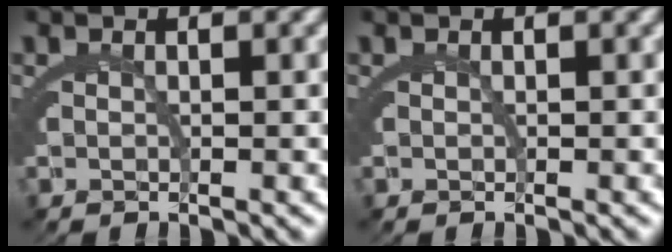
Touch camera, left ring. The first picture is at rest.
{"total": 0.0}